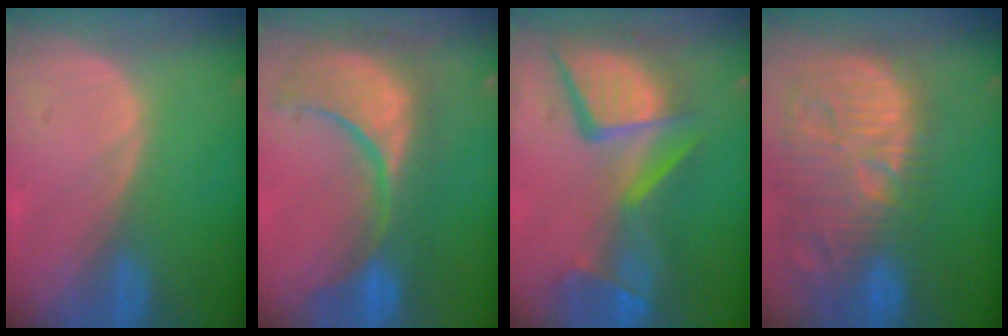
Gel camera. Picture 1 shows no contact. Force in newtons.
{"total": 12.6, "press": 11.2, "slide": 5.7}
{"total": 13.9, "press": 11.3, "slide": 8.0}
{"total": 15.5, "press": 13.5, "slide": 7.6}